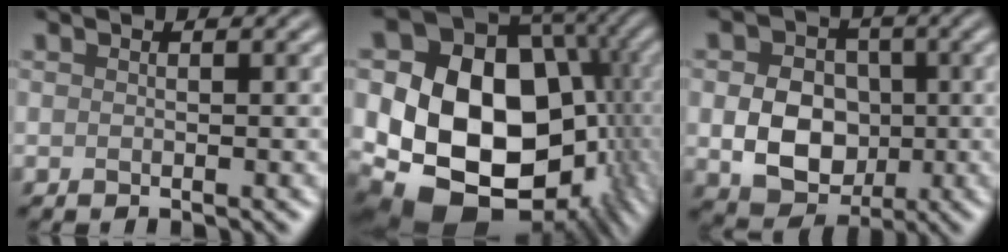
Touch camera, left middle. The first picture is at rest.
{"total": 19.8, "force": [-1.9, 15.3, 12.5], "torque": [-0.206, -0.031, 0.004]}
{"total": 6.7, "force": [-0.6, 5.4, 4.0], "torque": [-0.070, -0.006, -0.016]}